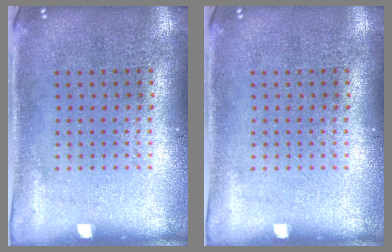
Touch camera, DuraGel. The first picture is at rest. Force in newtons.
{"total": 0.0}